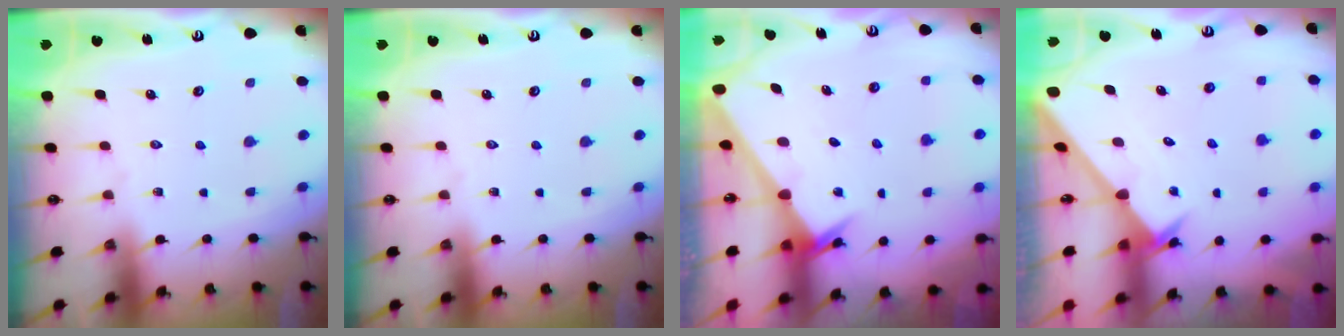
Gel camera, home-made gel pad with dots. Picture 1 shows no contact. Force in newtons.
{"total": 0.0}
{"total": 2.1, "press": 2.1, "slide": 0.3}
{"total": 2.5, "press": 2.5, "slide": 0.2}